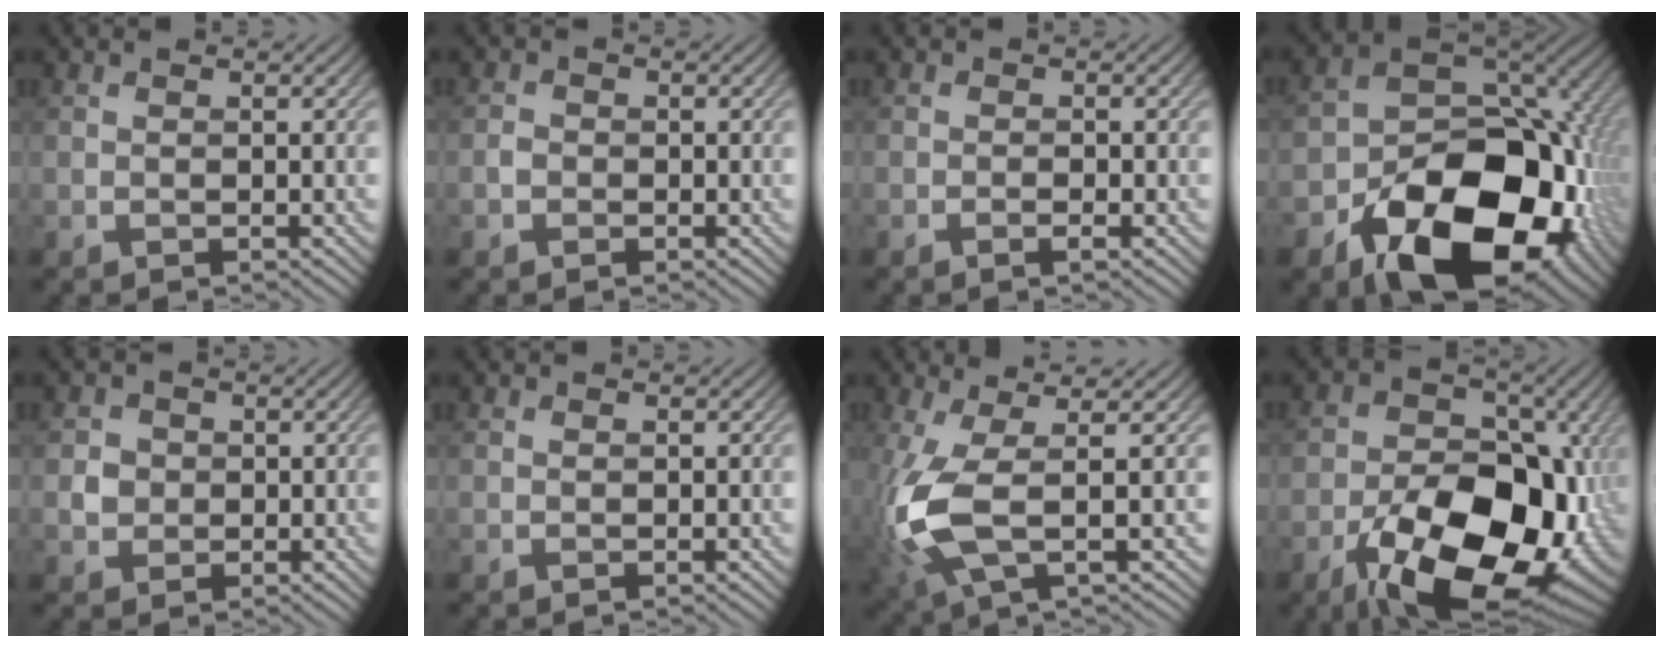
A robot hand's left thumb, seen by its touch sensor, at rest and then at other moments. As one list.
[{"total": 0.8, "force": [-0.4, 0.6, 0.2], "torque": [-0.002, 0.003, -0.012]}, {"total": 0.9, "force": [-0.5, 0.3, 0.7], "torque": [-0.012, -0.001, -0.010]}, {"total": 18.8, "force": [-7.6, 12.3, 11.9], "torque": [-0.173, -0.048, -0.116]}, {"total": 2.0, "force": [0.1, 1.9, 0.5], "torque": [-0.010, 0.003, 0.002]}, {"total": 0.0}, {"total": 8.4, "force": [-0.4, 2.2, 8.1], "torque": [-0.194, 0.006, -0.014]}, {"total": 17.8, "force": [-6.6, 10.8, 12.5], "torque": [-0.173, -0.024, -0.105]}]